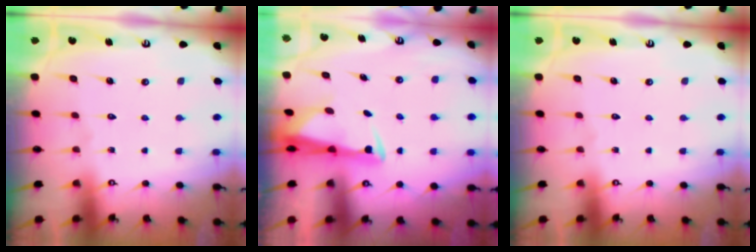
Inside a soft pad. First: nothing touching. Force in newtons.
{"total": 2.8, "press": 2.7, "slide": 0.9}
{"total": 0.0}